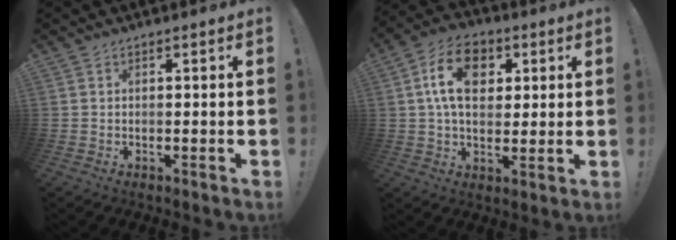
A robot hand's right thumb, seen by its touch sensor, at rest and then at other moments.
{"total": 14.3, "force": [4.5, 9.9, 9.3], "torque": [-0.147, -0.004, 0.087]}